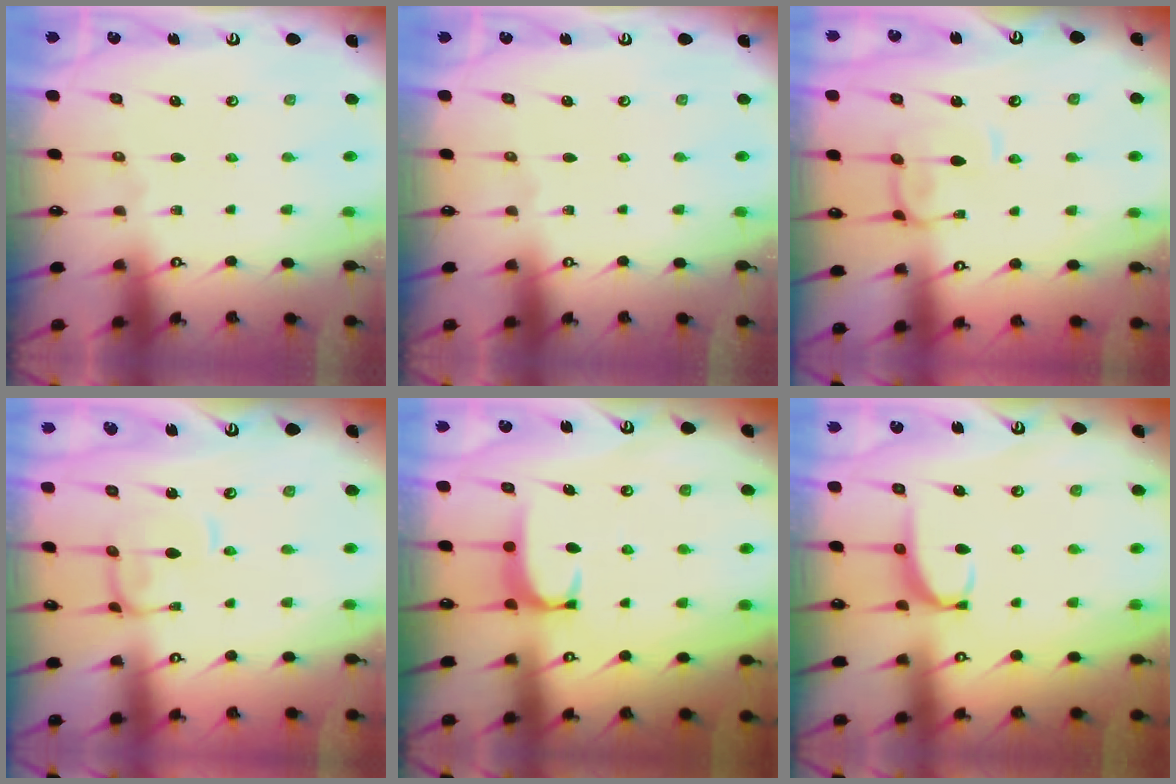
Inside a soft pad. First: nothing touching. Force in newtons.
{"total": 0.0}
{"total": 0.7, "press": 0.4, "slide": 0.5}
{"total": 0.0}
{"total": 1.8, "press": 1.8, "slide": 0.4}
{"total": 2.9, "press": 2.7, "slide": 0.9}